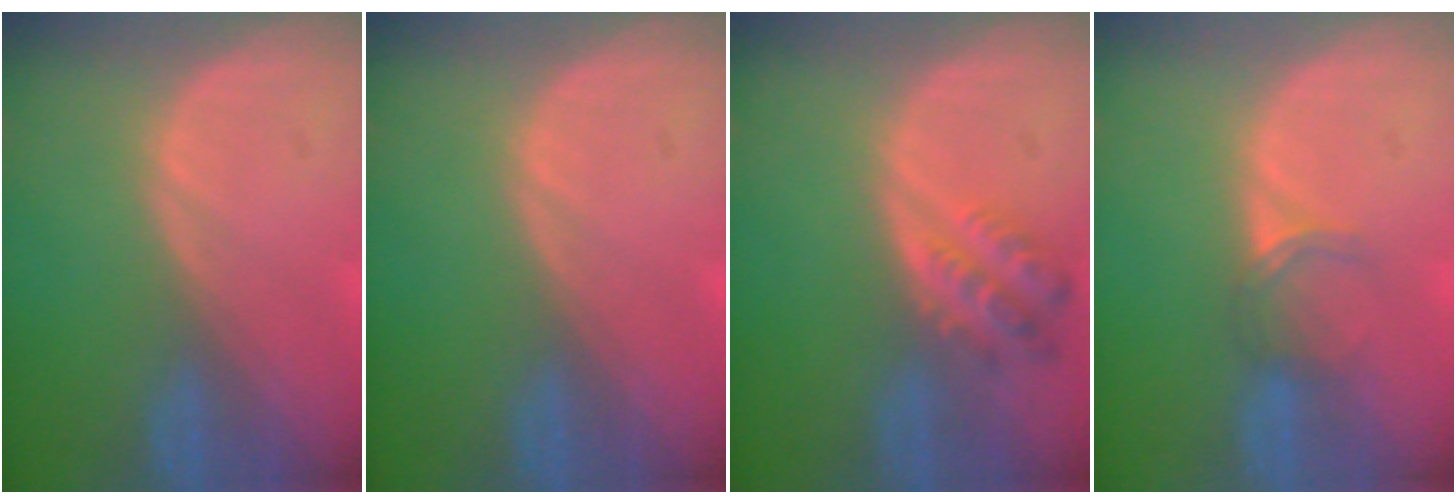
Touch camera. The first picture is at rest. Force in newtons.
{"total": 0.0}
{"total": 4.8, "press": 4.8, "slide": 0.5}
{"total": 2.9, "press": 2.5, "slide": 1.5}